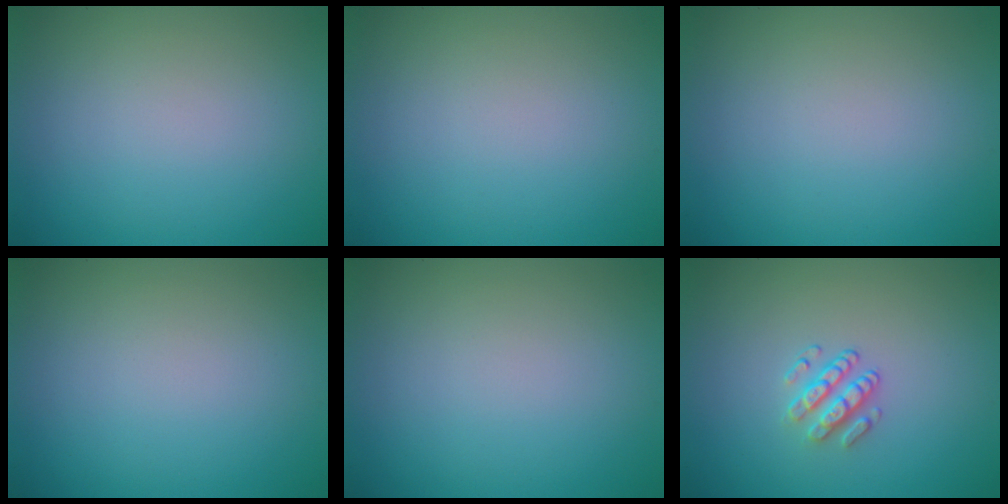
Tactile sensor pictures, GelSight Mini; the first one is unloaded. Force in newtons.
{"total": 0.0}
{"total": 0.0}
{"total": 0.0}
{"total": 0.0}
{"total": 2.0, "press": 1.6, "slide": 1.3}